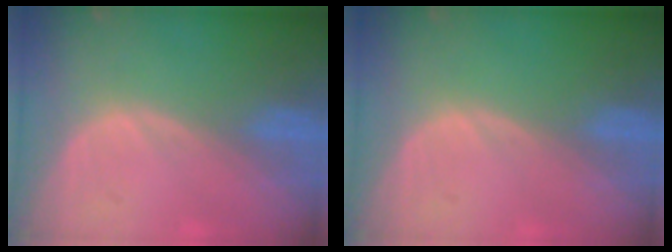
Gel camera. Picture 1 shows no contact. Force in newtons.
{"total": 0.0}